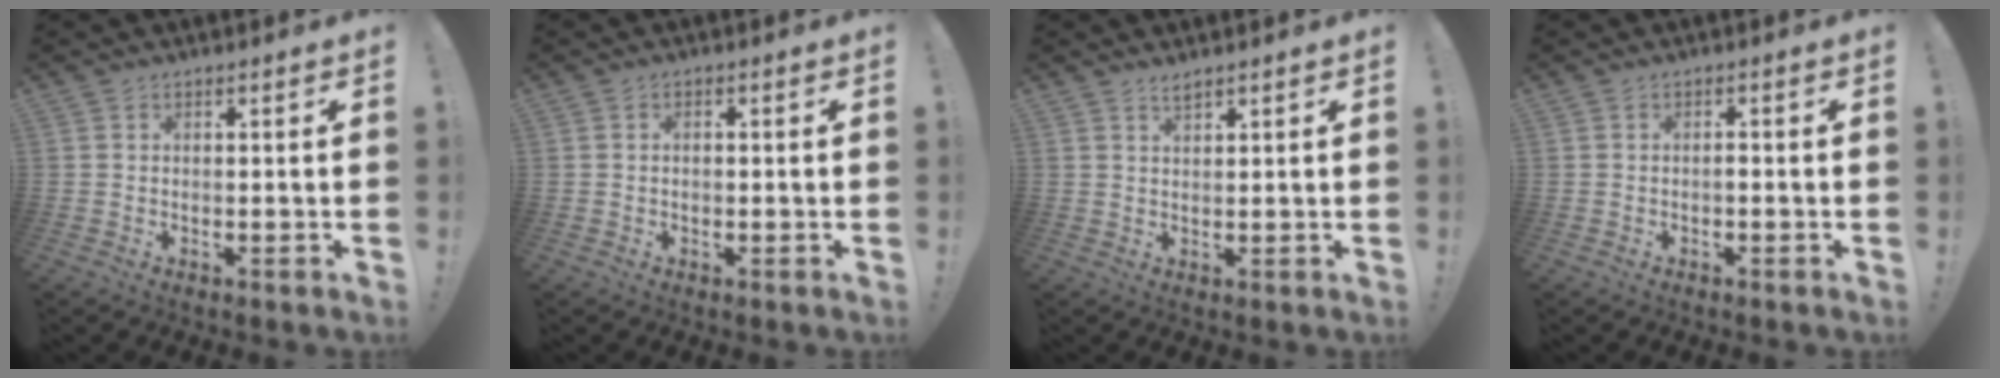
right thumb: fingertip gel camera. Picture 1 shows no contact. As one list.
[{"total": 1.0, "force": [-0.3, 0.7, 0.7], "torque": [-0.013, 0.003, -0.006]}, {"total": 2.1, "force": [1.8, 0.4, 1.0], "torque": [-0.011, -0.010, 0.031]}, {"total": 1.0, "force": [-0.7, 0.2, 0.6], "torque": [-0.011, 0.002, -0.013]}]